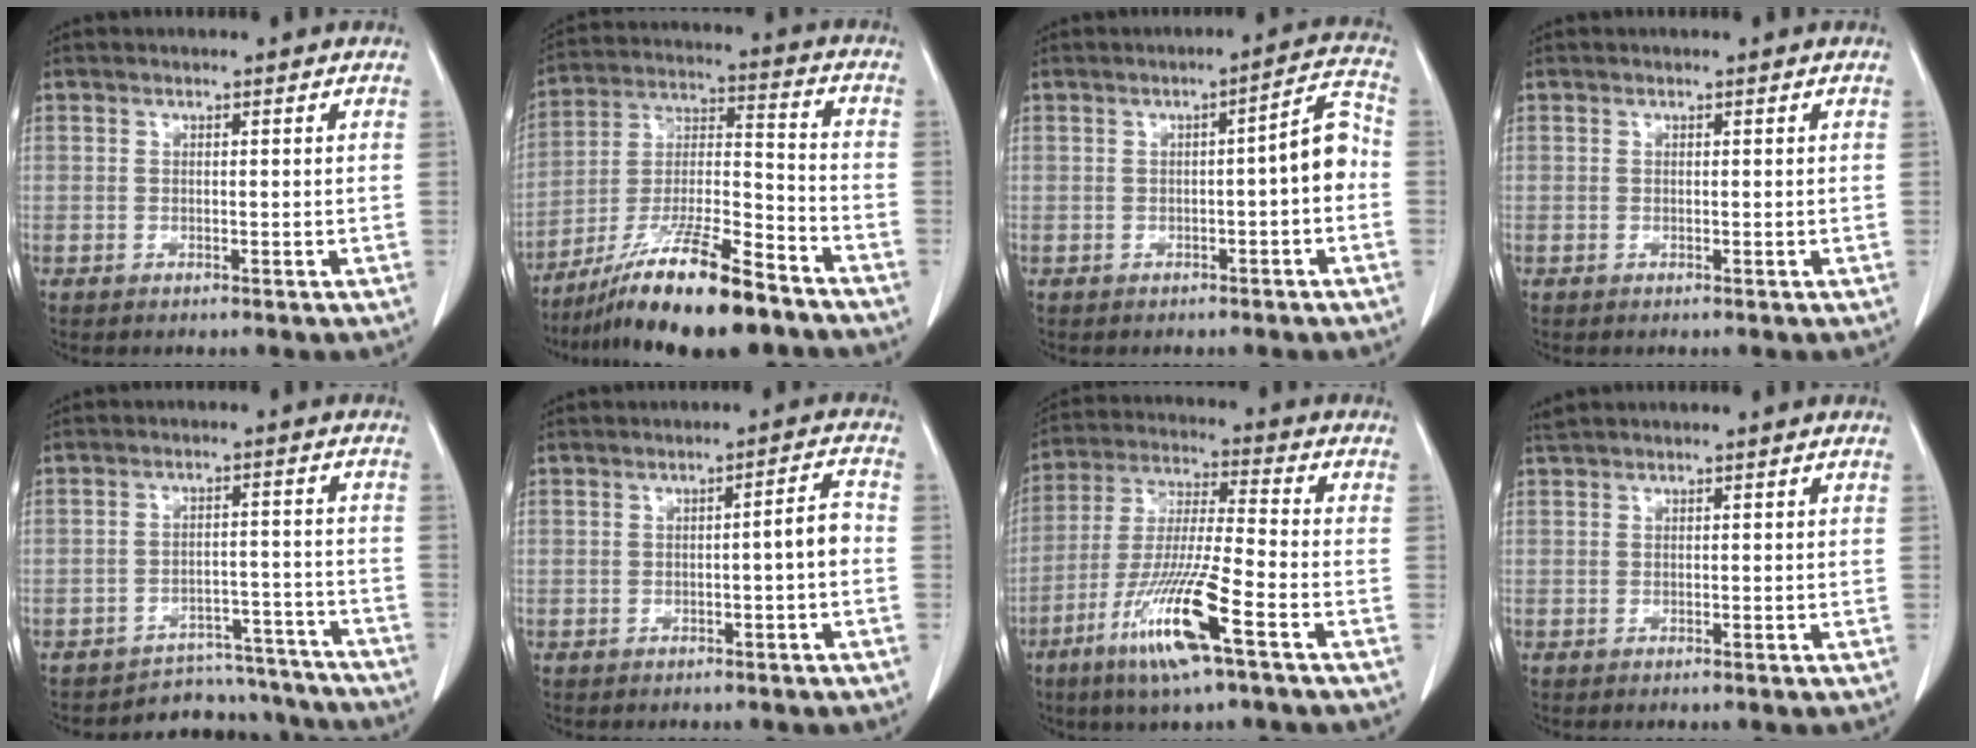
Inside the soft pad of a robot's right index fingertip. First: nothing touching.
{"total": 17.5, "force": [-13.0, 1.8, 11.5], "torque": [-0.224, -0.025, -0.233]}
{"total": 5.2, "force": [-0.9, 0.7, 5.1], "torque": [-0.061, 0.021, -0.015]}
{"total": 0.0}
{"total": 11.7, "force": [-11.1, 3.5, -0.6], "torque": [0.029, 0.048, -0.138]}
{"total": 3.3, "force": [-0.8, 0.0, 3.2], "torque": [-0.041, 0.008, -0.012]}
{"total": 14.2, "force": [-7.1, 0.4, 12.3], "torque": [-0.250, -0.025, -0.132]}
{"total": 0.9, "force": [0.5, 0.1, 0.7], "torque": [-0.024, 0.022, 0.013]}